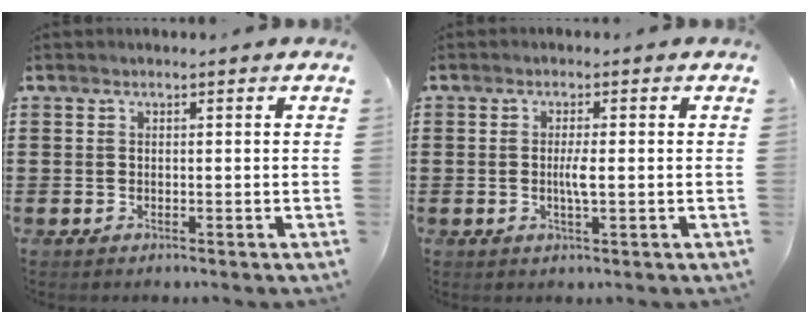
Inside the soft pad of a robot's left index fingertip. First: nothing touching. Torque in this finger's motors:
{"motor_torque": [0.19, 0.04, 0.12, 0.05]}